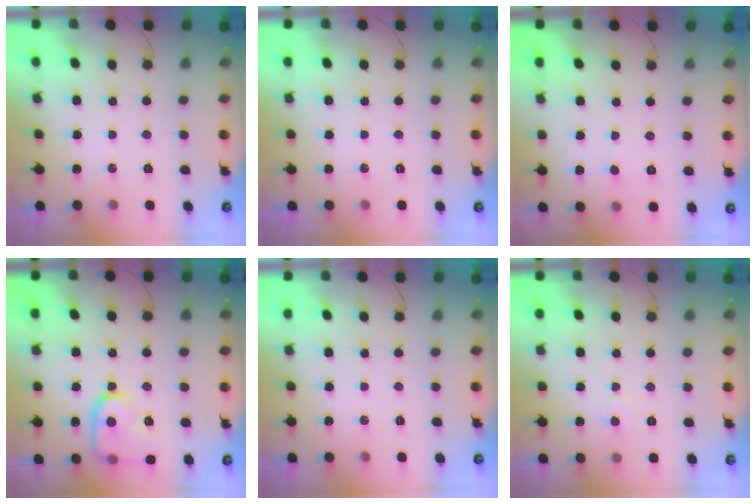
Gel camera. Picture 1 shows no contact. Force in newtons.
{"total": 0.0}
{"total": 1.6, "press": 1.6, "slide": 0.1}
{"total": 15.2, "press": 15.1, "slide": 1.3}
{"total": 0.0}
{"total": 3.7, "press": 3.7, "slide": 0.4}